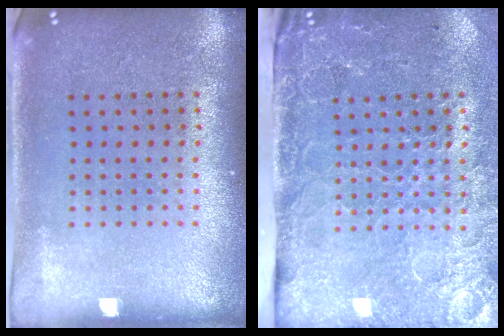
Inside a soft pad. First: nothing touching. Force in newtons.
{"total": 4.6, "press": 3.7, "slide": 2.8}